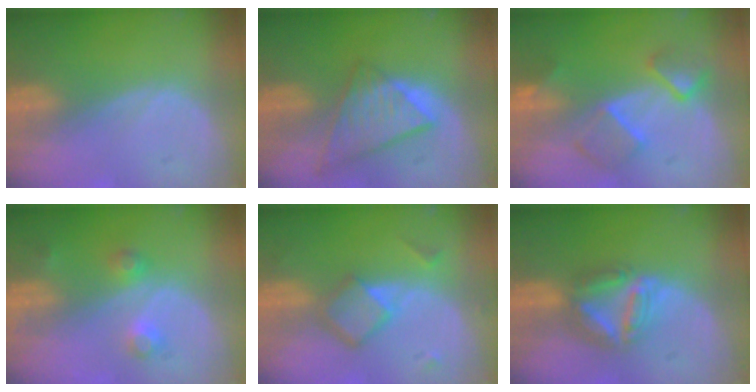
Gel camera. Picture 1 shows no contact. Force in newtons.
{"total": 9.0, "press": 7.8, "slide": 4.3}
{"total": 6.2, "press": 6.1, "slide": 0.3}
{"total": 3.7, "press": 3.4, "slide": 1.4}
{"total": 6.3, "press": 5.4, "slide": 3.4}
{"total": 7.9, "press": 6.7, "slide": 4.1}